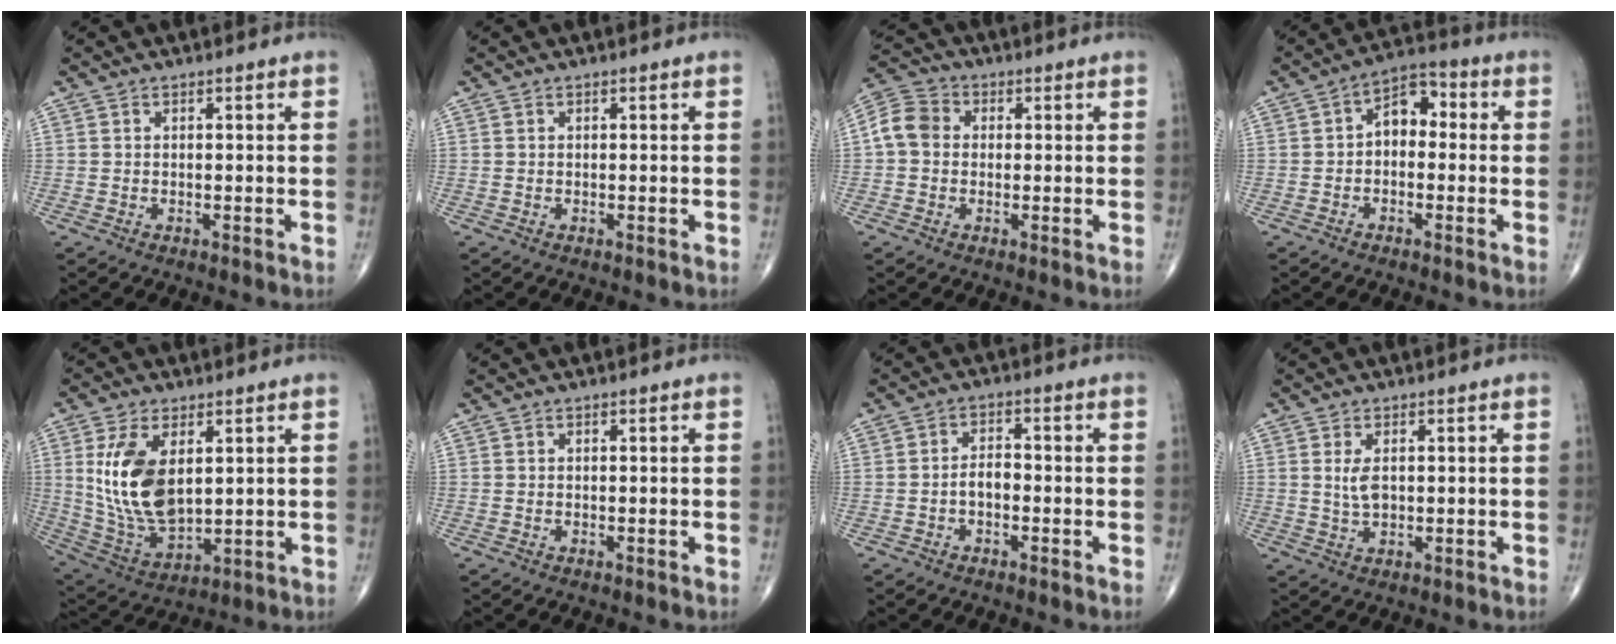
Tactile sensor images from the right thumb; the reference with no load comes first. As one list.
[{"total": 0.0}, {"total": 6.4, "force": [0.1, 5.4, 3.5], "torque": [-0.059, 0.021, -0.011]}, {"total": 6.9, "force": [0.0, 4.6, 5.2], "torque": [-0.055, 0.029, -0.016]}, {"total": 15.0, "force": [3.2, 8.1, 12.2], "torque": [-0.231, -0.019, 0.080]}, {"total": 0.0}, {"total": 3.3, "force": [-1.1, 1.9, 2.4], "torque": [-0.036, 0.016, -0.023]}, {"total": 3.4, "force": [0.7, 1.8, 2.8], "torque": [-0.054, -0.008, 0.017]}]